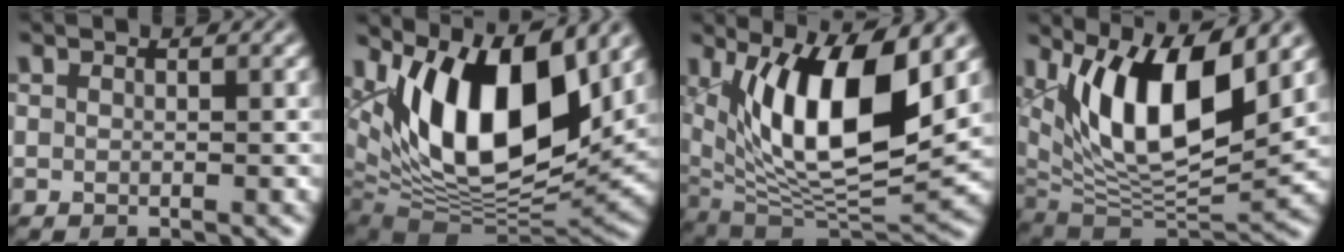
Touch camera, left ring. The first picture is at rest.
{"total": 14.1, "force": [5.3, 6.8, 11.2], "torque": [-0.189, 0.001, 0.088]}
{"total": 12.3, "force": [3.6, 4.4, 10.9], "torque": [-0.174, -0.013, 0.065]}
{"total": 10.8, "force": [4.3, 4.3, 9.0], "torque": [-0.149, -0.017, 0.083]}